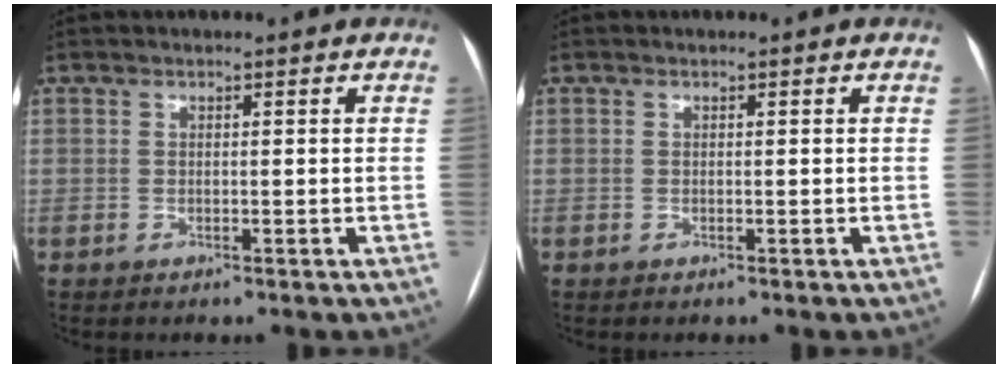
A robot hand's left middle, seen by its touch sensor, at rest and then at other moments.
{"total": 0.0}